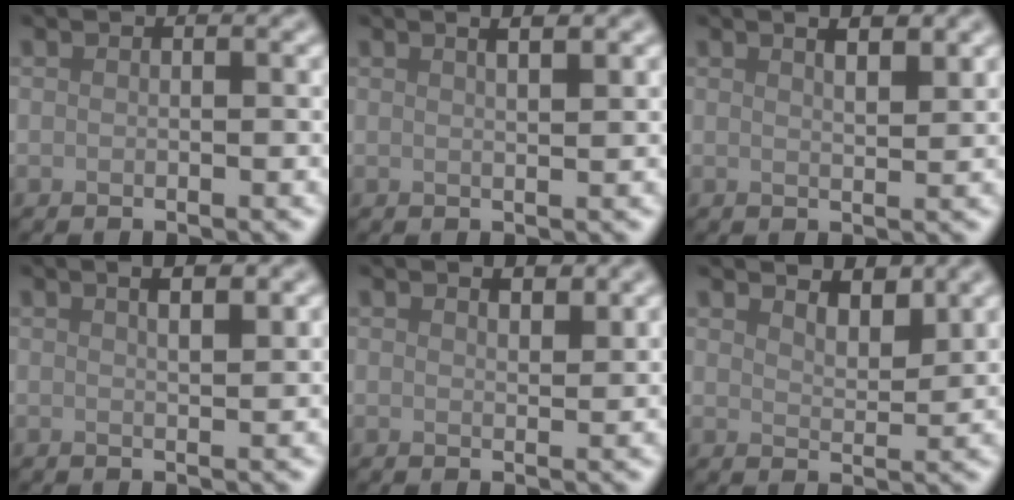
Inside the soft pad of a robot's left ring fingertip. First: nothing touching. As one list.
[{"total": 2.5, "force": [1.4, 0.9, 1.9], "torque": [-0.007, 0.007, -0.001]}, {"total": 2.6, "force": [1.7, 0.8, 1.9], "torque": [-0.016, 0.006, 0.016]}, {"total": 2.7, "force": [1.5, 0.9, 2.1], "torque": [-0.010, 0.007, 0.005]}, {"total": 1.4, "force": [1.1, 0.4, 0.7], "torque": [-0.011, -0.001, 0.021]}, {"total": 2.6, "force": [2.4, 0.5, 0.8], "torque": [-0.014, -0.001, 0.035]}]